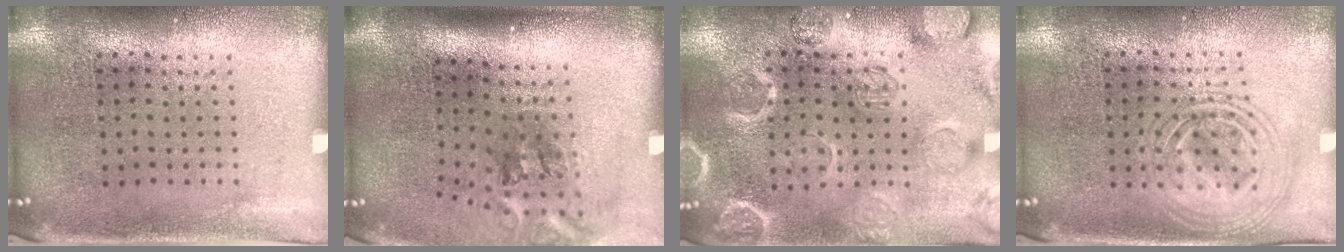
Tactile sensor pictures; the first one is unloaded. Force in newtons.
{"total": 2.1, "press": 1.4, "slide": 1.7}
{"total": 2.9, "press": 2.8, "slide": 0.3}
{"total": 2.6, "press": 2.6, "slide": 0.3}